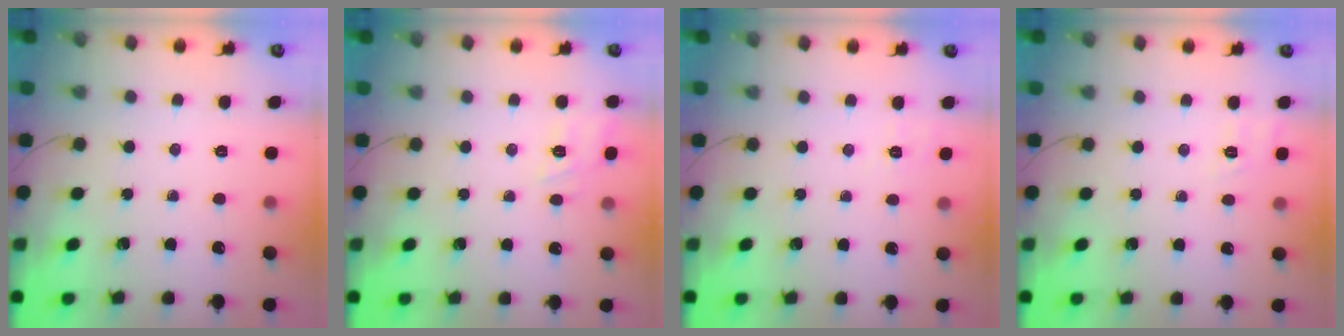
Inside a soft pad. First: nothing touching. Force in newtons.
{"total": 11.4, "press": 11.4, "slide": 1.2}
{"total": 2.0, "press": 0.8, "slide": 1.9}
{"total": 2.5, "press": 1.4, "slide": 2.0}